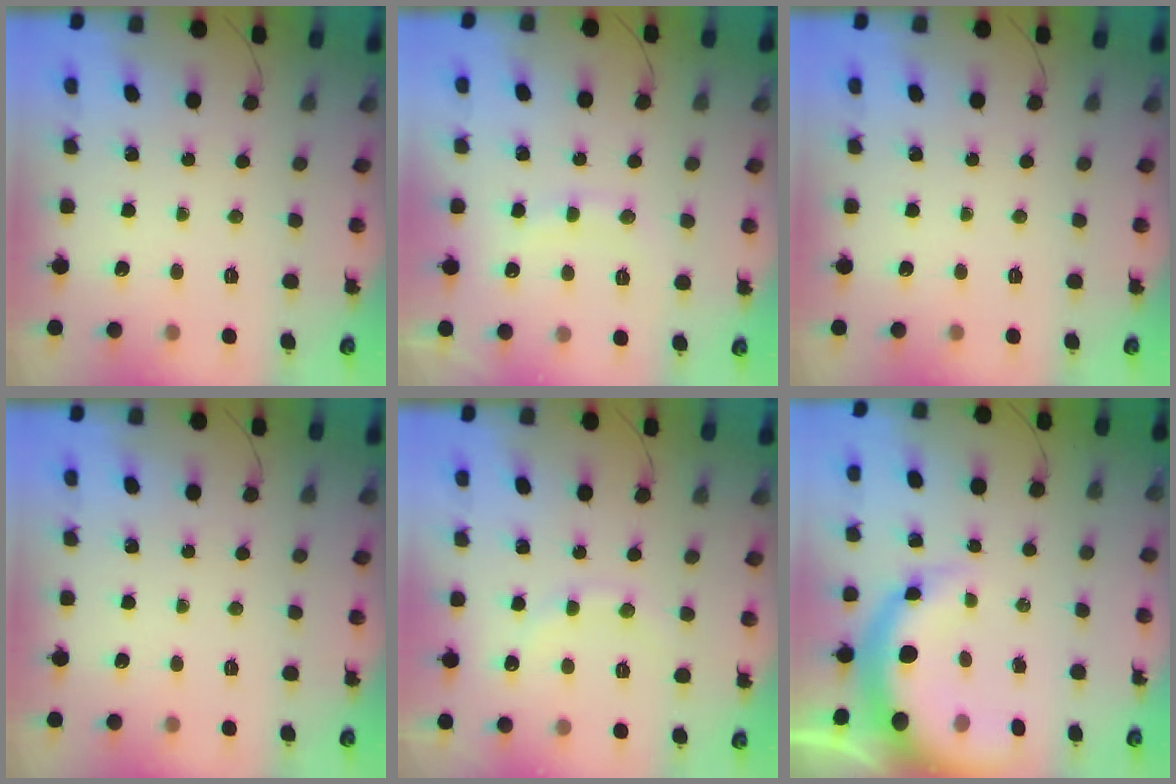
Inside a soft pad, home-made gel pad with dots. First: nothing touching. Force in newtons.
{"total": 9.9, "press": 9.9, "slide": 1.2}
{"total": 0.0}
{"total": 0.0}
{"total": 8.6, "press": 8.4, "slide": 1.5}
{"total": 10.0, "press": 9.7, "slide": 2.6}